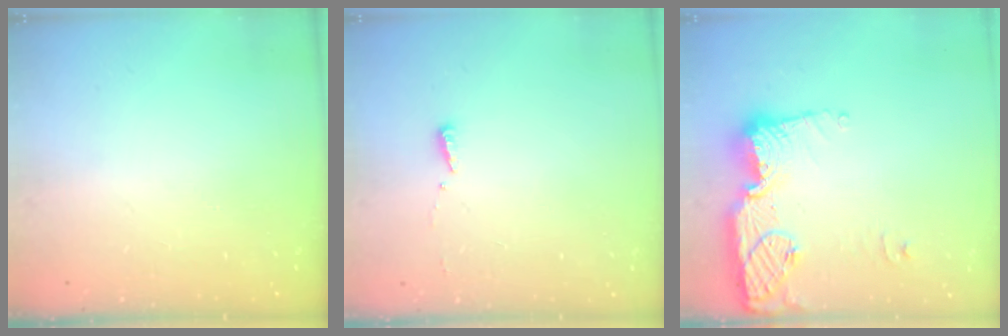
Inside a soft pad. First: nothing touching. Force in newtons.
{"total": 3.6, "press": 3.5, "slide": 0.8}
{"total": 16.5, "press": 16.5, "slide": 1.1}